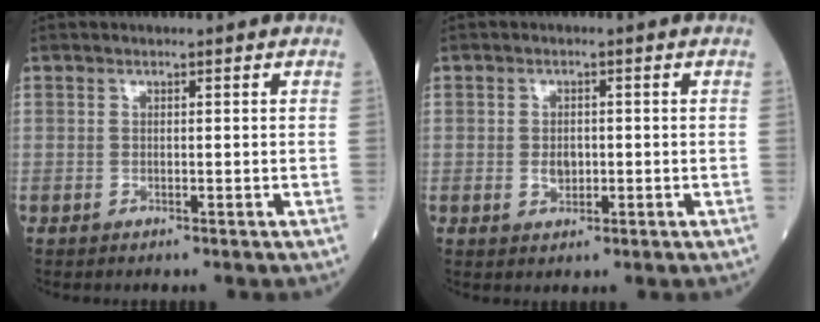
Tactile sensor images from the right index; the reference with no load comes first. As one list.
[{"total": 2.2, "force": [-0.3, 1.4, 1.6], "torque": [-0.023, 0.003, -0.001]}]